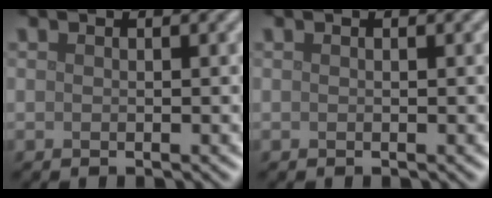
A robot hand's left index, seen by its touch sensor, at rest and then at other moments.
{"total": 0.0}